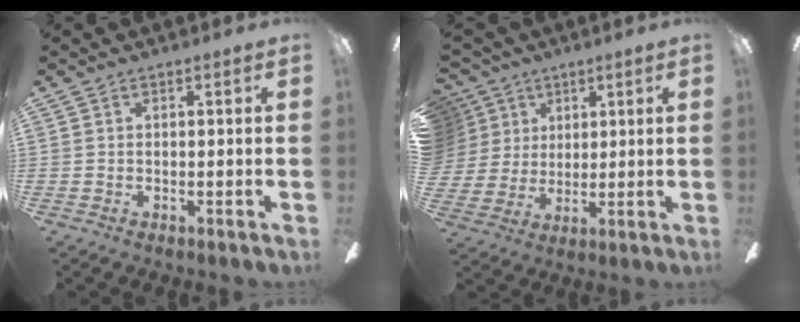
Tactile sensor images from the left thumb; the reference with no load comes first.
{"total": 8.9, "force": [4.3, 7.7, 0.8], "torque": [-0.040, -0.022, 0.090]}